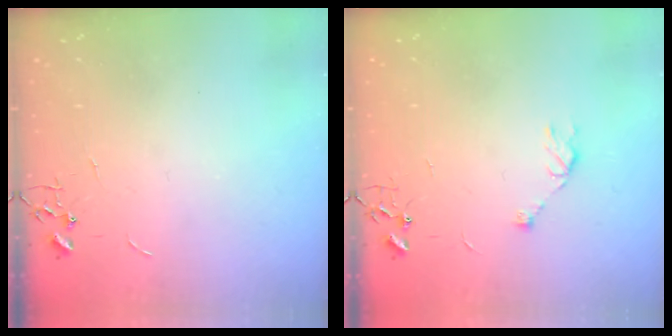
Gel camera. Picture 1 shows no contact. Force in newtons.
{"total": 5.8, "press": 5.7, "slide": 1.2}